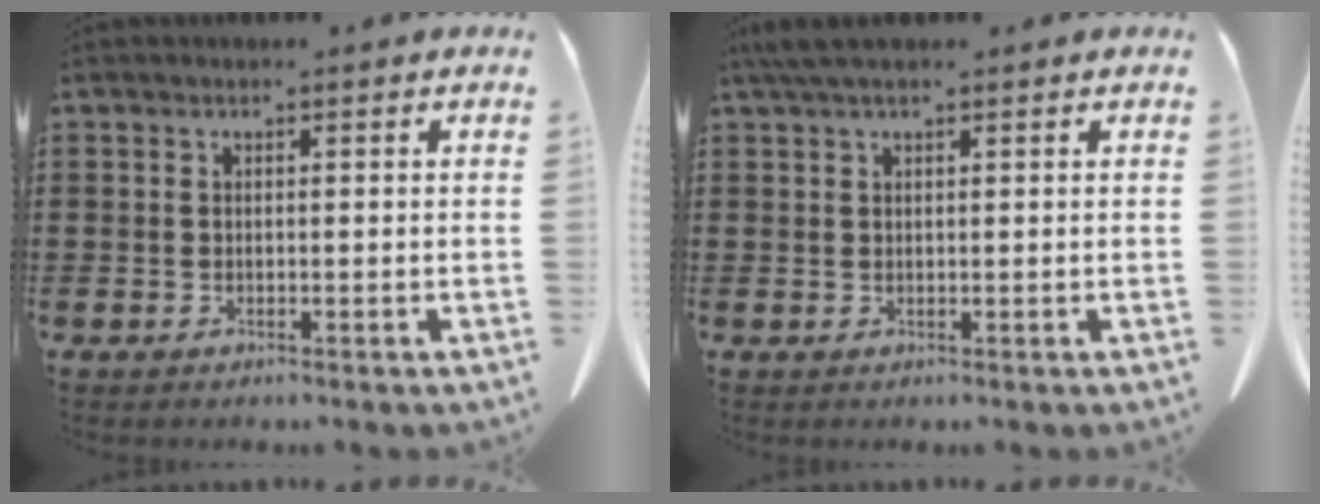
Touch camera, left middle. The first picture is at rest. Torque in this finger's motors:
{"motor_torque": [0.63, 0.58, 0.08, 0.06]}